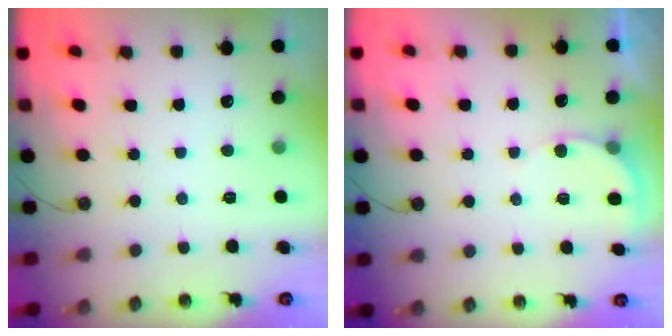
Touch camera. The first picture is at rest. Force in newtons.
{"total": 3.7, "press": 3.7, "slide": 0.2}